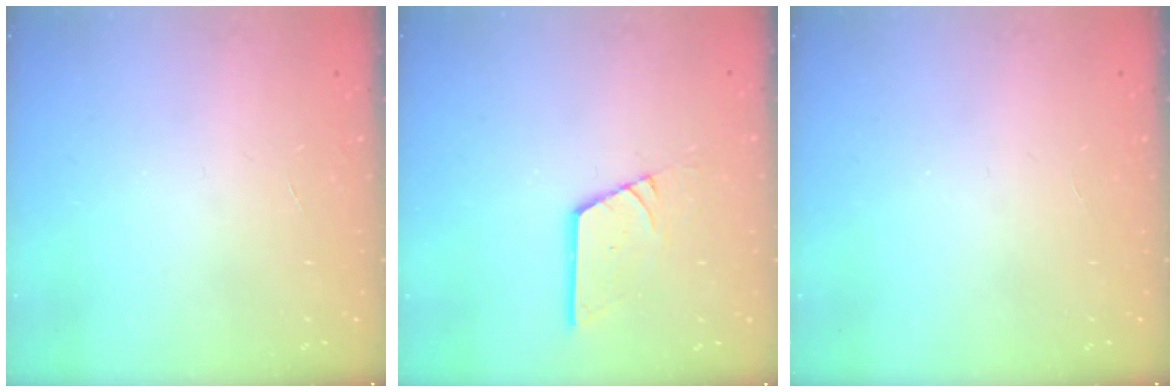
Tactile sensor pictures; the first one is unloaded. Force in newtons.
{"total": 8.8, "press": 8.7, "slide": 1.1}
{"total": 0.0}